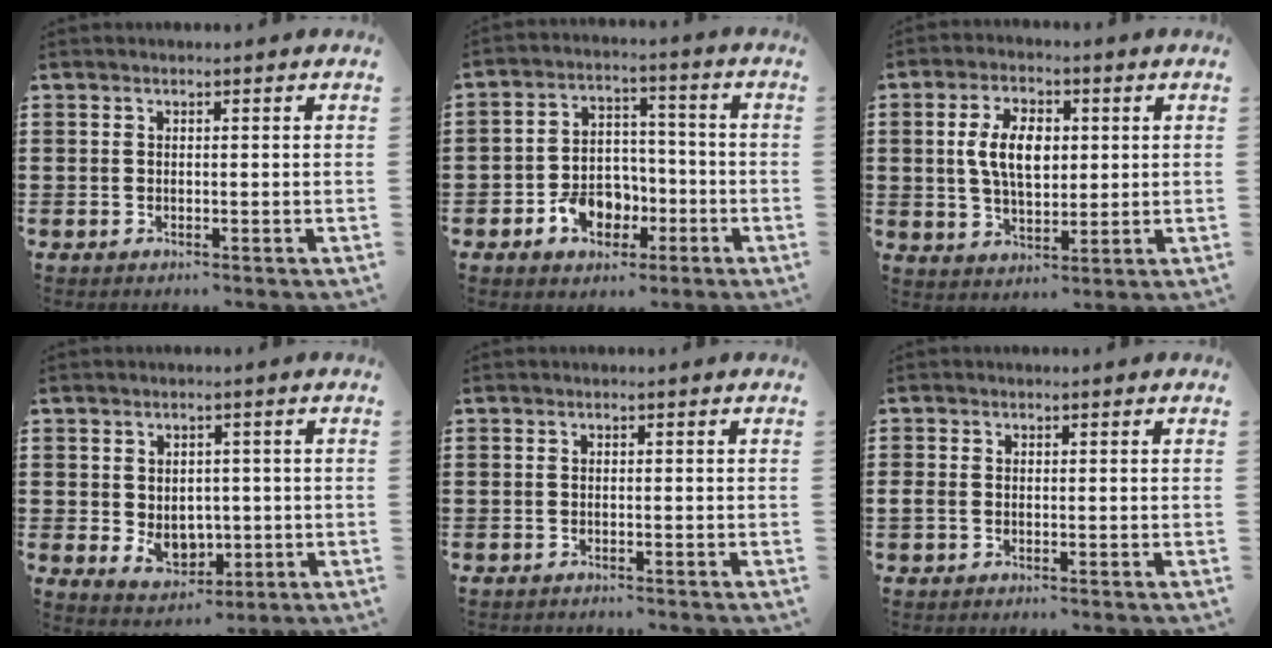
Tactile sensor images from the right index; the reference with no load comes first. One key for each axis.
{"total": 7.4, "fx": -3.0, "fy": 5.7, "fz": 3.6, "tx": -0.063, "ty": 0.019, "tz": -0.053}
{"total": 7.6, "fx": 1.0, "fy": 4.3, "fz": 6.1, "tx": -0.132, "ty": 0.008, "tz": 0.011}
{"total": 2.3, "fx": 0.0, "fy": 1.9, "fz": 1.3, "tx": -0.021, "ty": 0.004, "tz": -0.003}
{"total": 0.7, "fx": -0.7, "fy": 0.1, "fz": 0.0, "tx": -0.002, "ty": 0.000, "tz": -0.015}
{"total": 1.0, "fx": -0.5, "fy": 0.7, "fz": 0.6, "tx": -0.020, "ty": 0.000, "tz": -0.013}